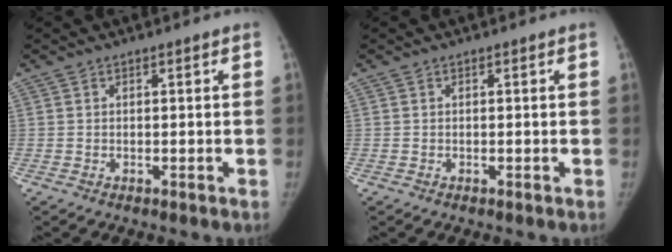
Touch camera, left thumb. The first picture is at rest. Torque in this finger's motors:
{"motor_torque": [0.04, -0.05, 0.36, -0.04, 0.00]}